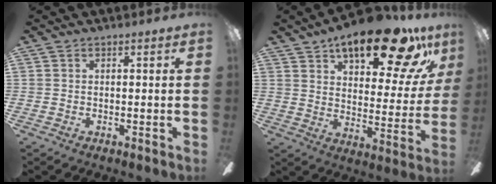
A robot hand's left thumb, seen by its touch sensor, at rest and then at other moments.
{"total": 21.3, "force": [14.0, 7.6, 14.1], "torque": [-0.199, -0.079, 0.222]}